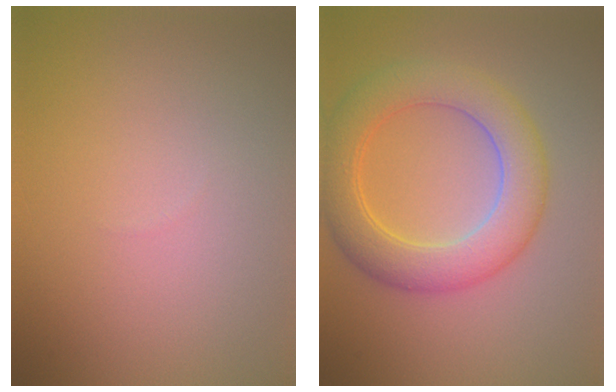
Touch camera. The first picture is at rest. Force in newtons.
{"total": 6.6, "press": 6.6, "slide": 0.1}